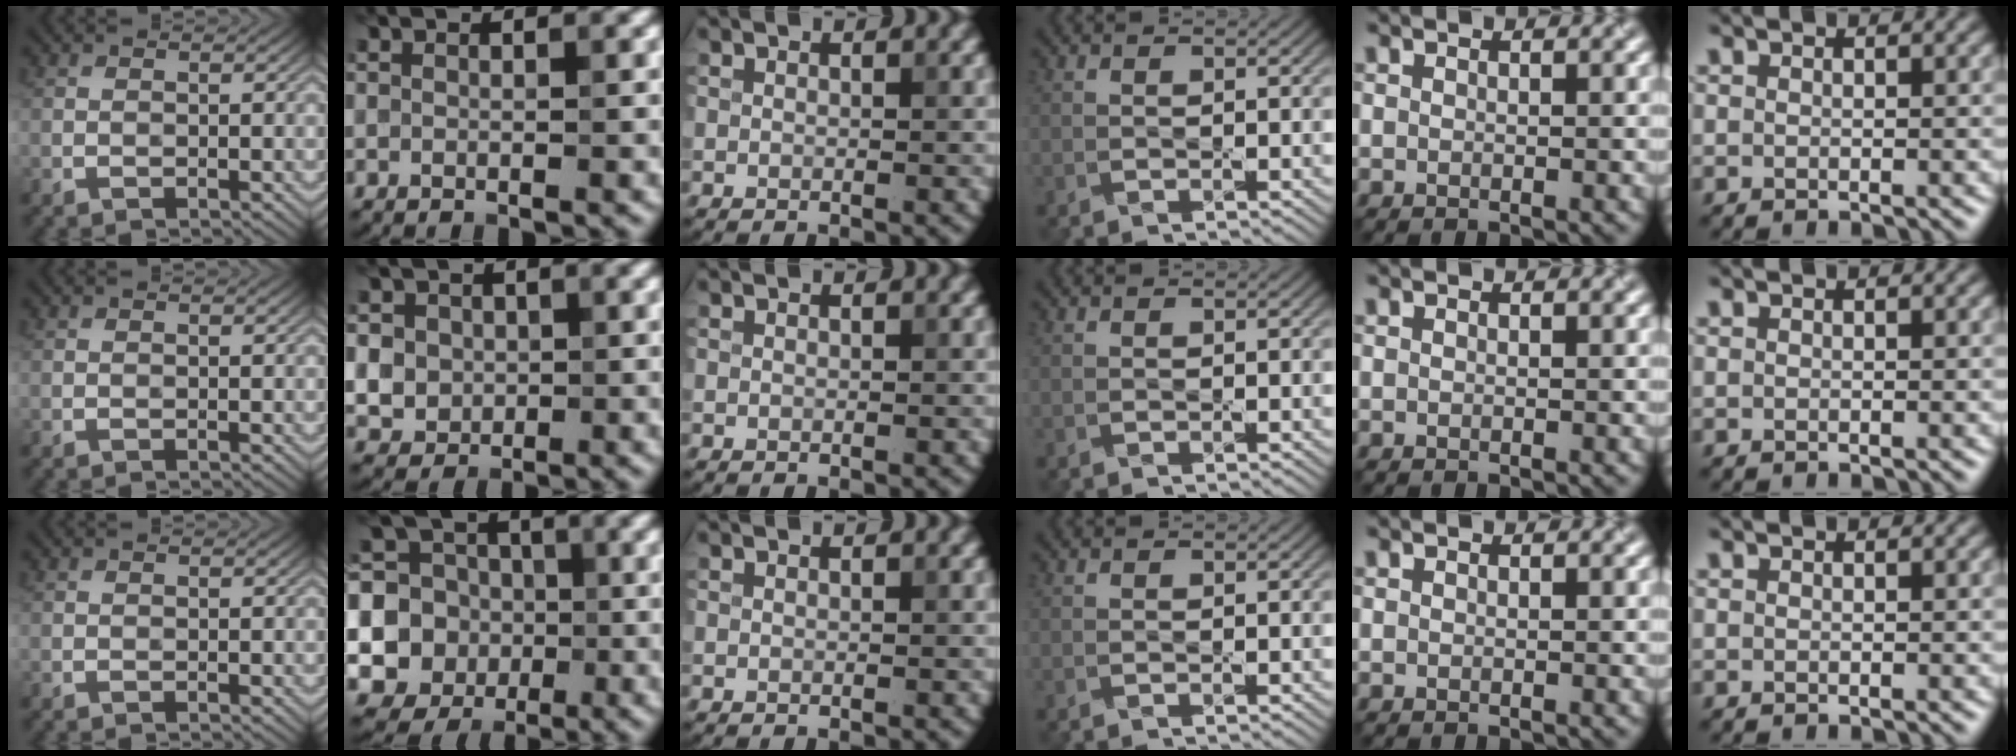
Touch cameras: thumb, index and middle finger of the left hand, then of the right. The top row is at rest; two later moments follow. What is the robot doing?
{"motion": "press", "object": "sticker"}